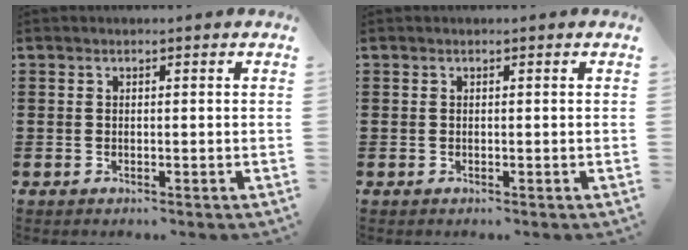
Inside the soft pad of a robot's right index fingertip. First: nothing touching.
{"total": 0.0}